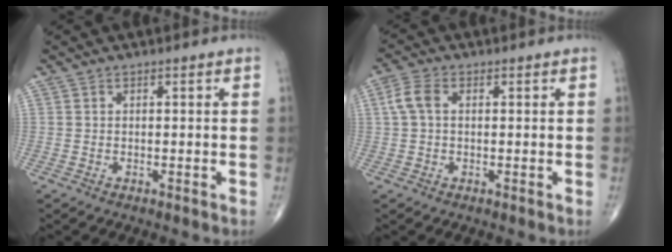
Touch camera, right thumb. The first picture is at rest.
{"total": 4.1, "force": [0.7, 2.5, 3.1], "torque": [-0.076, 0.013, 0.010]}